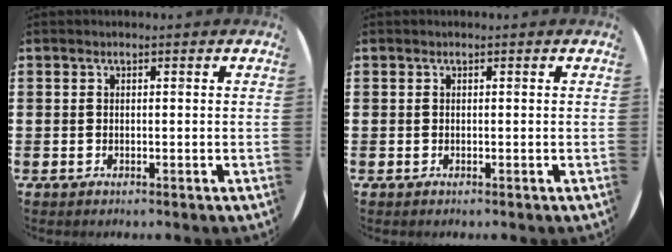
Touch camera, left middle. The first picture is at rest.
{"total": 0.0}